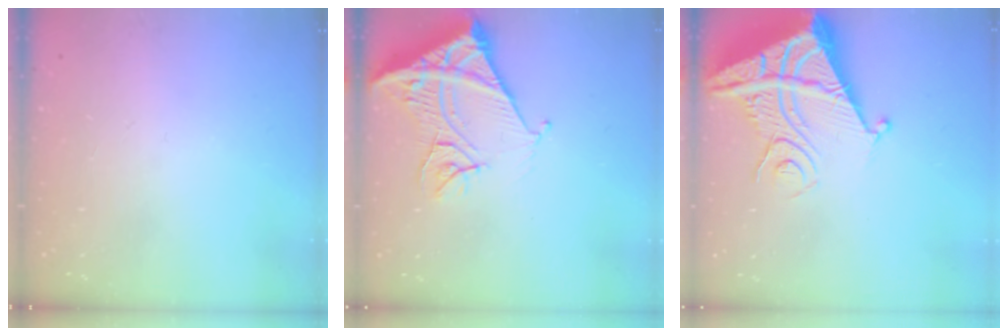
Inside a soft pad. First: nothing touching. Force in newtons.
{"total": 14.2, "press": 14.1, "slide": 1.5}
{"total": 13.1, "press": 13.0, "slide": 1.6}